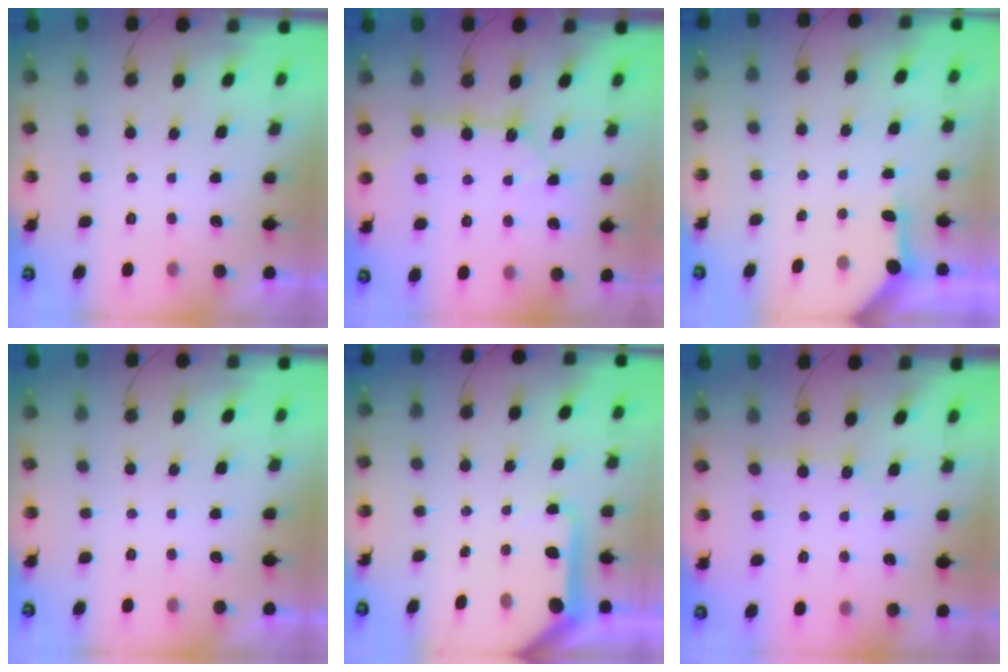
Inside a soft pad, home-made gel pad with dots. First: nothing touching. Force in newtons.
{"total": 11.8, "press": 11.7, "slide": 1.3}
{"total": 3.2, "press": 3.2, "slide": 0.4}
{"total": 0.0}
{"total": 9.2, "press": 9.1, "slide": 1.0}
{"total": 2.9, "press": 2.9, "slide": 0.3}